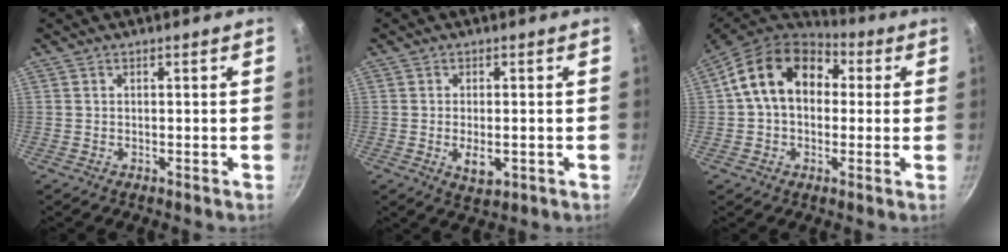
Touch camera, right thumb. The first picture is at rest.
{"total": 4.4, "force": [-1.0, 2.2, 3.7], "torque": [-0.059, -0.004, -0.007]}
{"total": 15.9, "force": [3.0, 11.6, 10.4], "torque": [-0.145, 0.030, 0.033]}